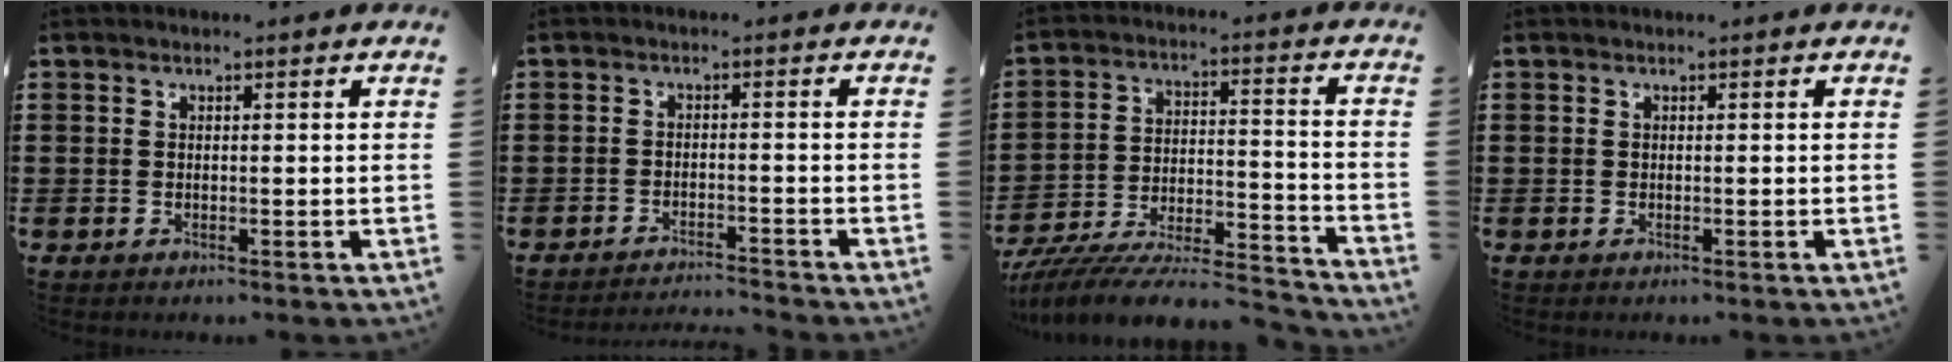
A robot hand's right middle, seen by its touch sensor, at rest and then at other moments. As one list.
[{"total": 2.5, "force": [-2.5, -0.1, 0.1], "torque": [-0.006, 0.002, -0.054]}, {"total": 8.6, "force": [-8.0, 0.9, 2.9], "torque": [-0.042, 0.008, -0.157]}, {"total": 0.0}]